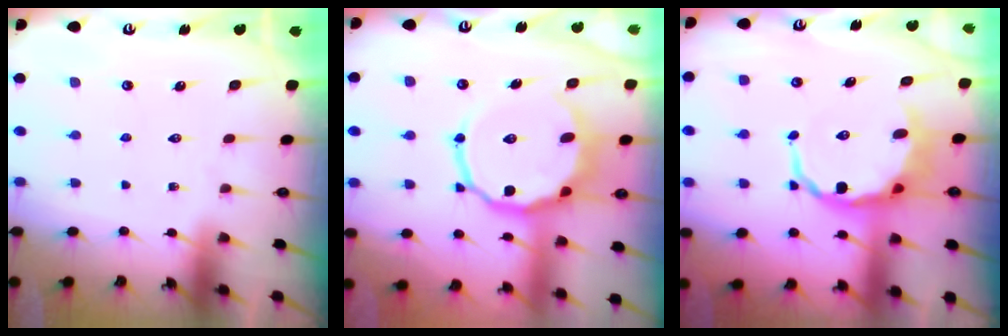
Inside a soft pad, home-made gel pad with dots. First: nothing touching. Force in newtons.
{"total": 12.1, "press": 11.7, "slide": 3.0}
{"total": 9.8, "press": 9.5, "slide": 2.4}